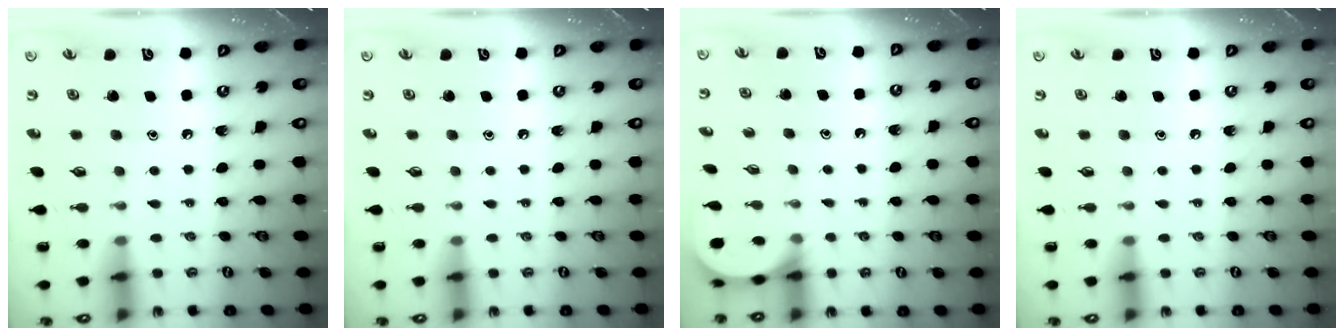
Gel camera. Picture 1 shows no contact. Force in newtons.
{"total": 0.0}
{"total": 2.5, "press": 2.5, "slide": 0.3}
{"total": 0.0}